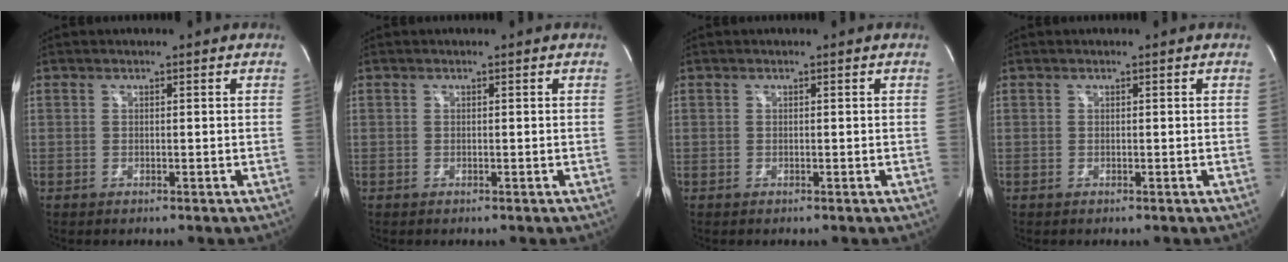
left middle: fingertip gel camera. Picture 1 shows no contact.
{"total": 0.0}
{"total": 0.0}
{"total": 0.0}